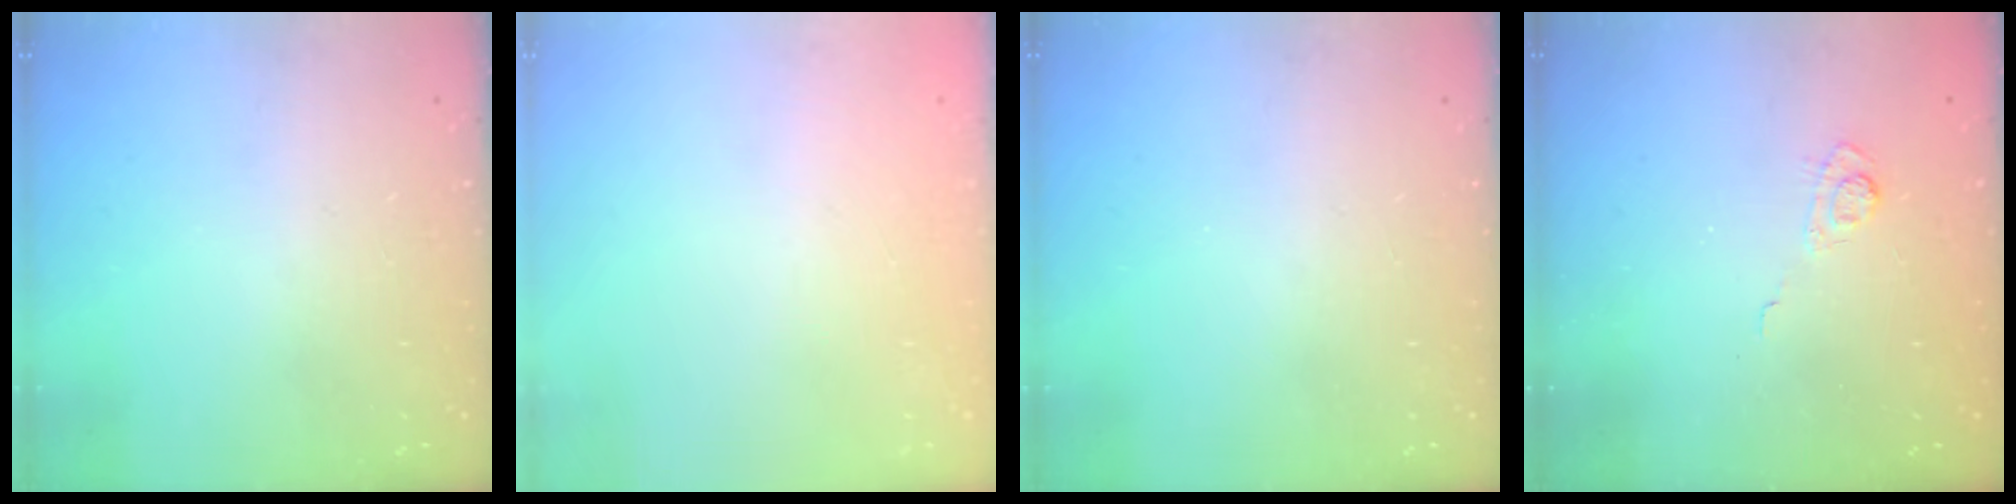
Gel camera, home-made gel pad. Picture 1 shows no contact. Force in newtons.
{"total": 2.7, "press": 2.6, "slide": 0.8}
{"total": 0.0}
{"total": 3.8, "press": 3.5, "slide": 1.6}